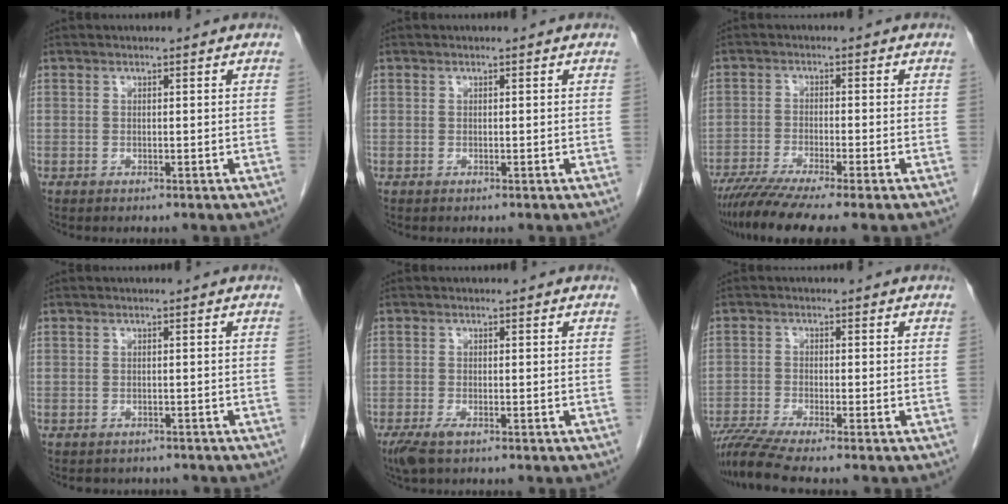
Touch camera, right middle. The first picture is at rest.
{"total": 0.0}
{"total": 9.1, "force": [-7.2, -0.6, 5.6], "torque": [-0.090, -0.026, -0.118]}
{"total": 3.5, "force": [-3.1, 1.5, 0.4], "torque": [-0.011, -0.001, -0.037]}
{"total": 3.1, "force": [-2.0, 0.9, 2.2], "torque": [-0.050, -0.008, -0.034]}
{"total": 6.2, "force": [-5.3, -1.3, 3.1], "torque": [-0.057, -0.021, -0.095]}